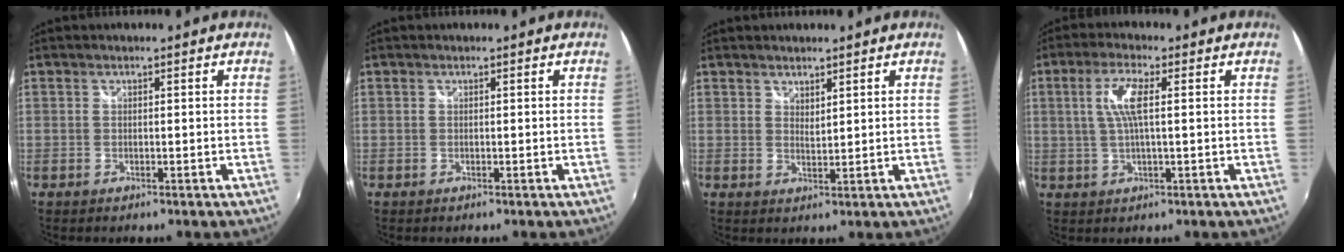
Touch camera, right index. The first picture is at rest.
{"total": 0.0}
{"total": 4.2, "force": [3.7, 1.3, 1.6], "torque": [-0.020, -0.005, 0.066]}
{"total": 6.0, "force": [1.1, 1.0, 5.8], "torque": [-0.114, 0.003, 0.022]}